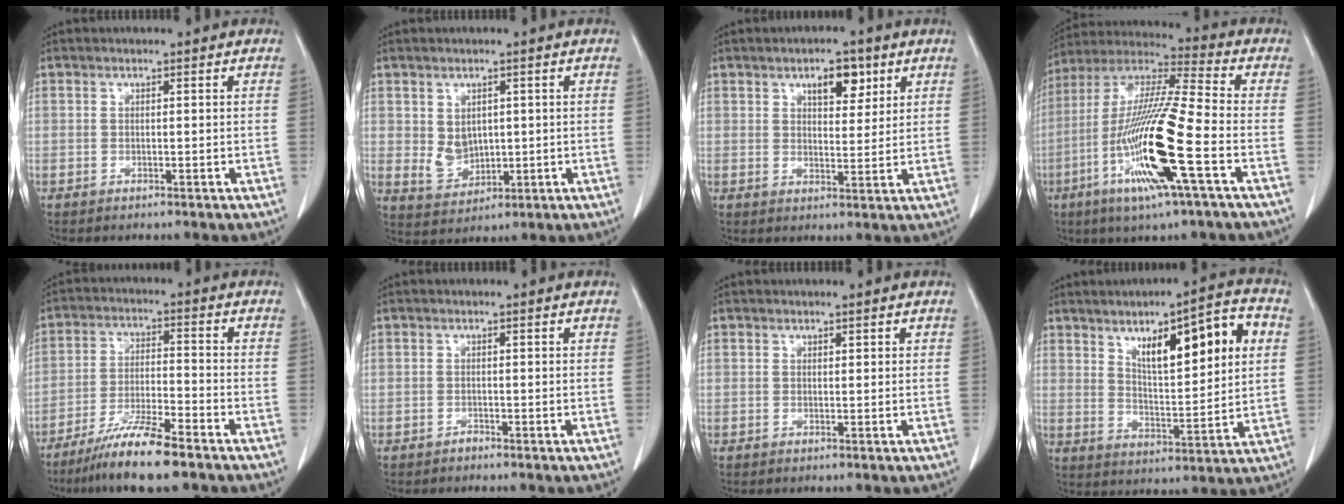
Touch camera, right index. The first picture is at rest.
{"total": 4.6, "force": [0.6, 3.6, 2.8], "torque": [-0.052, 0.000, 0.030]}
{"total": 5.4, "force": [3.0, 2.4, 3.8], "torque": [-0.057, 0.002, 0.046]}
{"total": 18.7, "force": [-6.1, 0.5, 17.6], "torque": [-0.363, -0.020, -0.120]}
{"total": 9.5, "force": [-7.2, 0.5, 6.2], "torque": [-0.116, -0.025, -0.132]}
{"total": 0.6, "force": [-0.5, 0.3, 0.0], "torque": [0.001, 0.000, -0.011]}
{"total": 0.6, "force": [0.4, 0.3, 0.4], "torque": [-0.001, 0.000, 0.004]}
{"total": 14.1, "force": [5.2, 3.0, 12.7], "torque": [-0.192, 0.017, 0.085]}